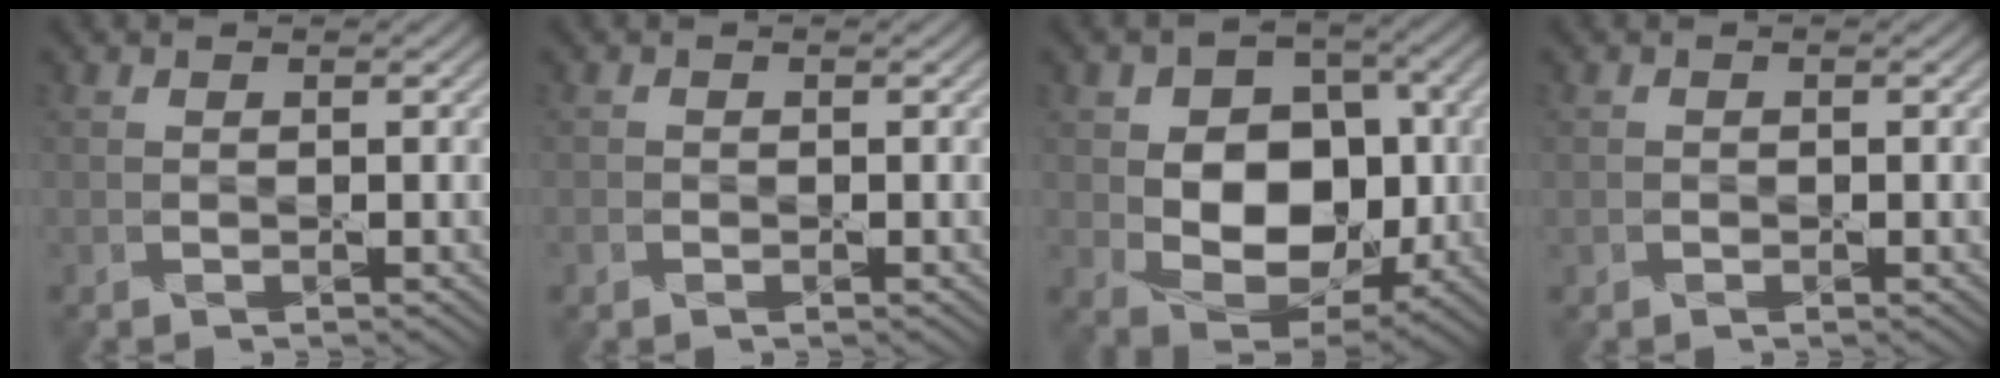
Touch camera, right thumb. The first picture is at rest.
{"total": 1.0, "force": [-0.6, 0.7, 0.4], "torque": [-0.008, -0.003, -0.013]}
{"total": 12.1, "force": [-0.4, 8.6, 8.5], "torque": [-0.153, -0.008, -0.008]}
{"total": 0.6, "force": [-0.3, 0.5, 0.2], "torque": [-0.002, -0.003, -0.006]}